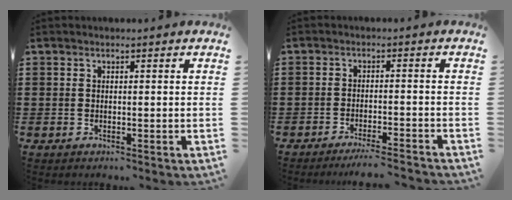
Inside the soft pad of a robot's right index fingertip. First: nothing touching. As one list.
[{"total": 3.2, "force": [-3.0, -0.4, 1.2], "torque": [-0.028, -0.007, -0.060]}]